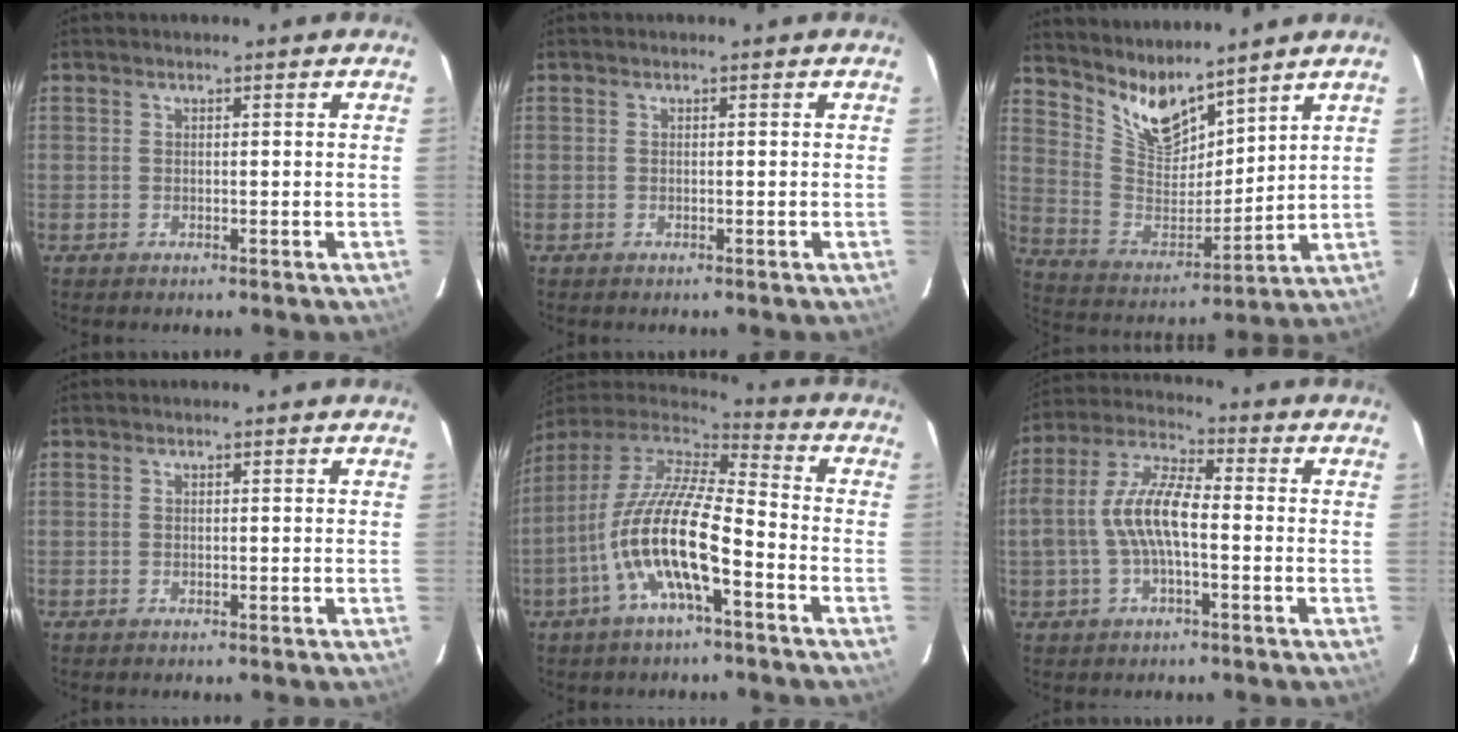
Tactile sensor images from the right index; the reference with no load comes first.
{"total": 0.0}
{"total": 11.4, "force": [9.8, 3.2, 4.8], "torque": [-0.105, -0.016, 0.201]}
{"total": 0.0}
{"total": 16.6, "force": [-6.1, 4.0, 14.9], "torque": [-0.282, -0.013, -0.124]}
{"total": 10.4, "force": [-1.7, 3.6, 9.6], "torque": [-0.203, 0.012, -0.032]}